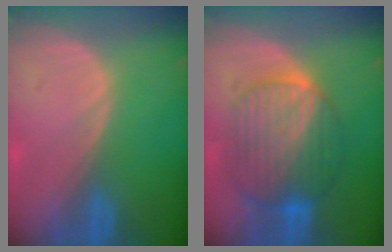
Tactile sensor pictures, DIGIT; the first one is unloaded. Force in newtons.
{"total": 10.2, "press": 10.2, "slide": 0.8}